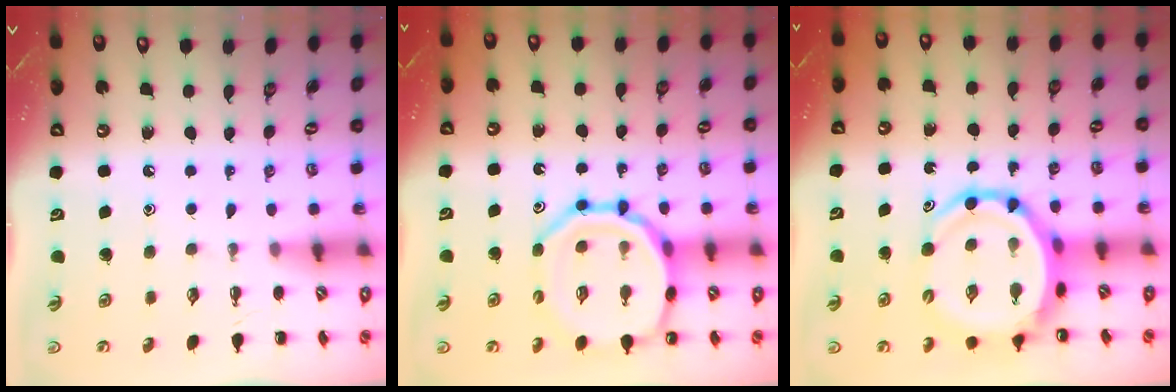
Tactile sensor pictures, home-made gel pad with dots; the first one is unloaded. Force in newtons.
{"total": 16.9, "press": 16.7, "slide": 2.4}
{"total": 11.6, "press": 11.1, "slide": 3.5}